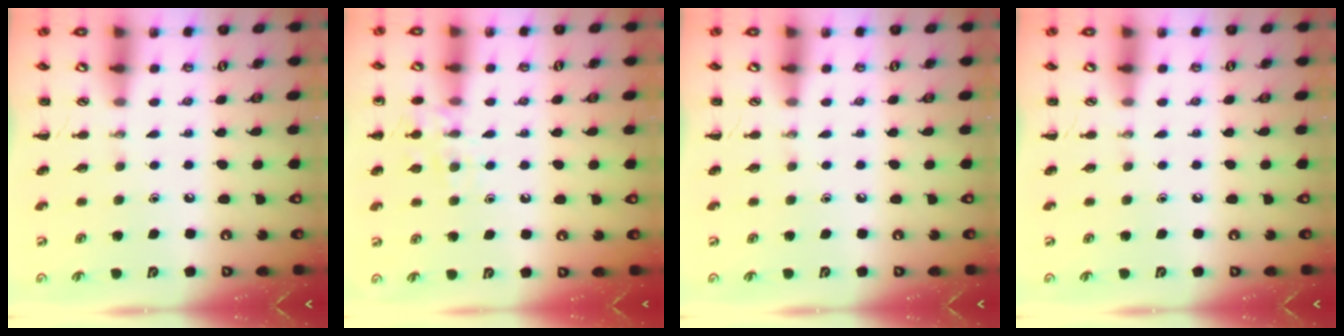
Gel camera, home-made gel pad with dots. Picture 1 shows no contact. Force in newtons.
{"total": 9.4, "press": 9.4, "slide": 1.1}
{"total": 0.0}
{"total": 0.0}